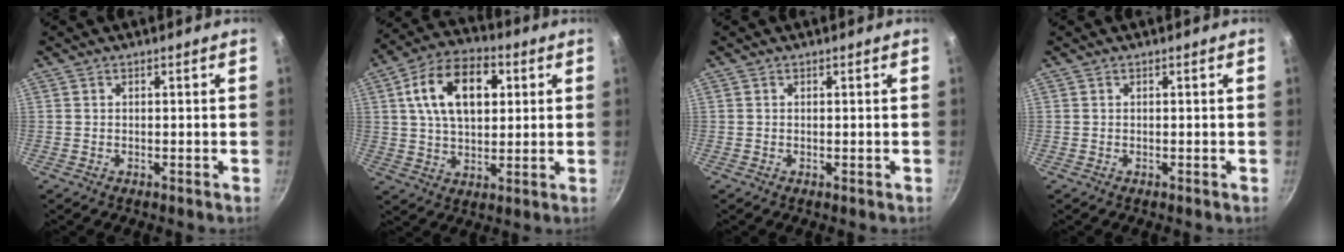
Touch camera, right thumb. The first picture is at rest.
{"total": 15.6, "force": [4.2, 9.6, 11.6], "torque": [-0.172, 0.007, 0.064]}
{"total": 0.0}
{"total": 0.0}